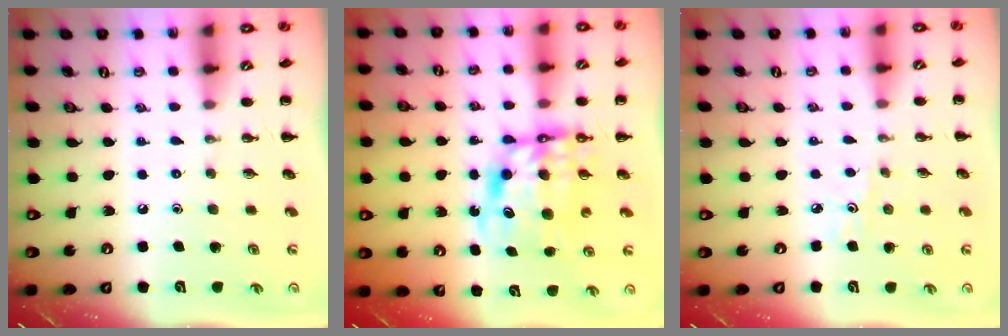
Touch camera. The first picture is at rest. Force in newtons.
{"total": 10.5, "press": 10.0, "slide": 3.2}
{"total": 3.2, "press": 3.0, "slide": 1.1}